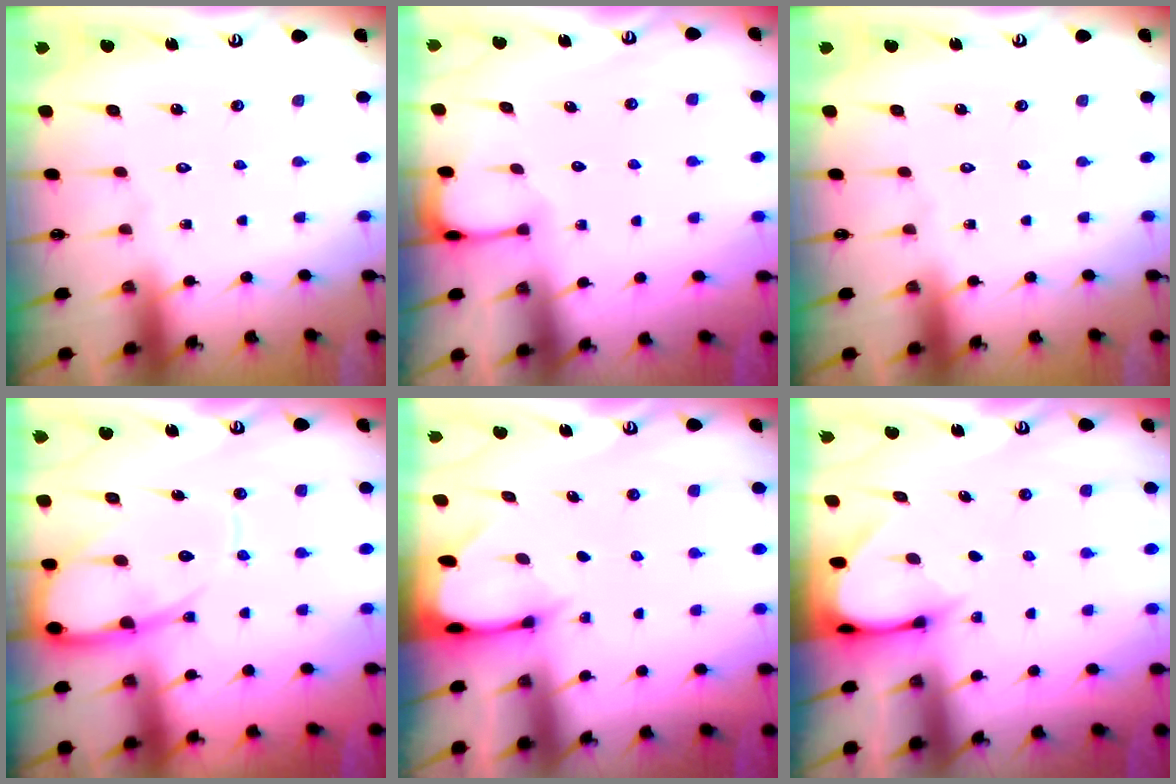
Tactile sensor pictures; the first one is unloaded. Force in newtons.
{"total": 1.9, "press": 1.9, "slide": 0.2}
{"total": 0.0}
{"total": 11.5, "press": 11.4, "slide": 1.4}
{"total": 2.0, "press": 2.0, "slide": 0.1}
{"total": 3.1, "press": 3.1, "slide": 0.3}